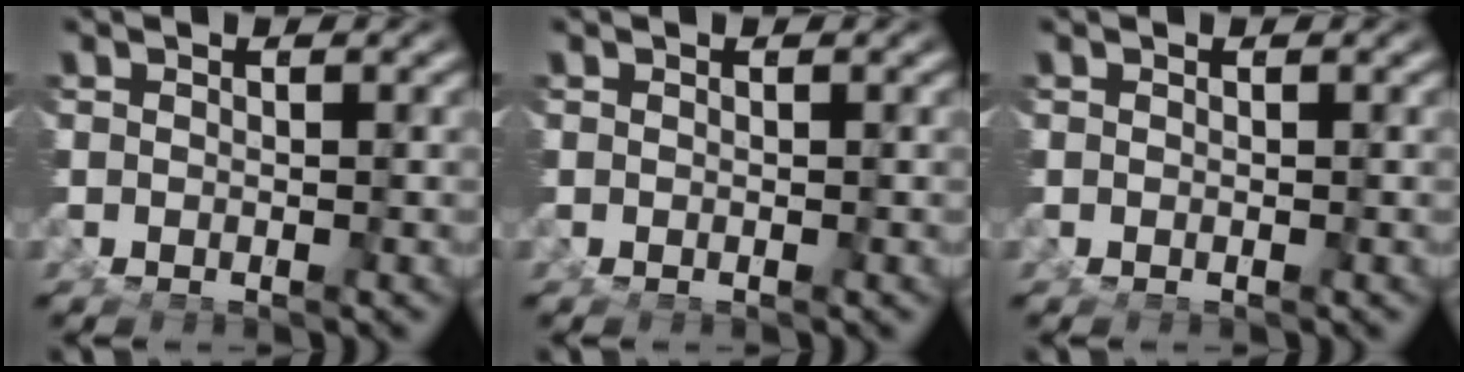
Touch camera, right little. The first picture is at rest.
{"total": 0.0}
{"total": 0.0}